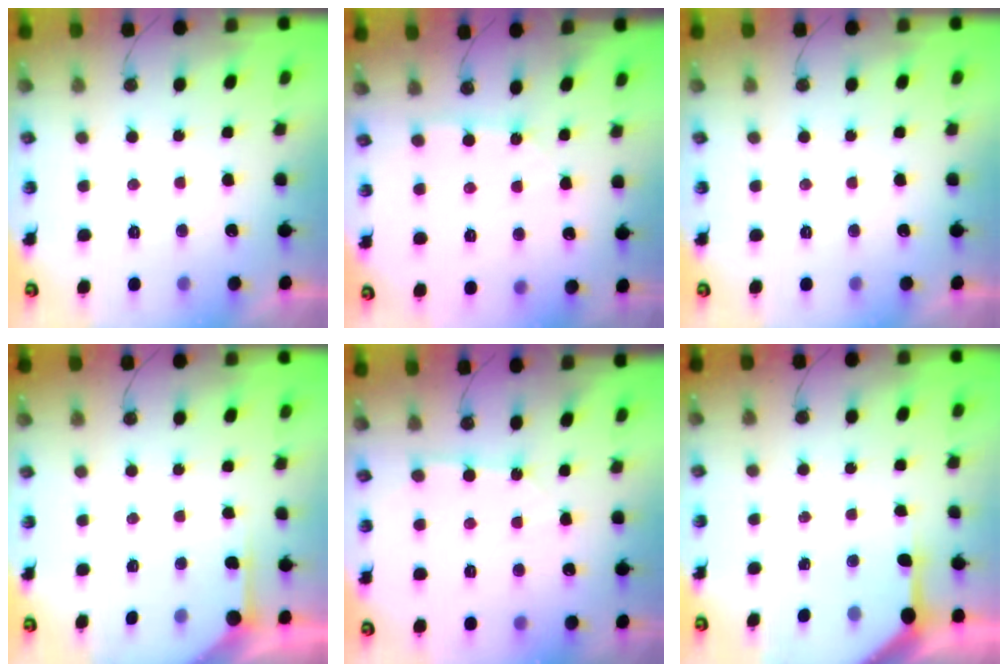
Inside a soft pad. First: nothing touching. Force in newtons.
{"total": 1.8, "press": 1.8, "slide": 0.2}
{"total": 0.0}
{"total": 2.4, "press": 2.4, "slide": 0.3}
{"total": 2.8, "press": 2.8, "slide": 0.2}
{"total": 4.8, "press": 4.8, "slide": 0.5}